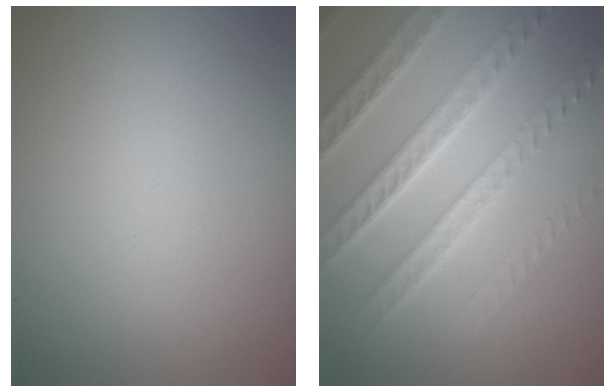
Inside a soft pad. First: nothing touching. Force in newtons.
{"total": 8.4, "press": 5.9, "slide": 6.0}